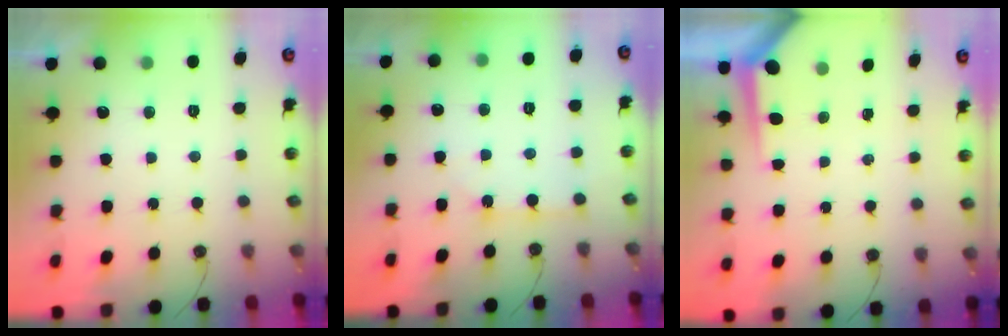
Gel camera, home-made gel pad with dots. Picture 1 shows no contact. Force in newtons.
{"total": 3.2, "press": 3.2, "slide": 0.2}
{"total": 5.1, "press": 5.0, "slide": 0.4}